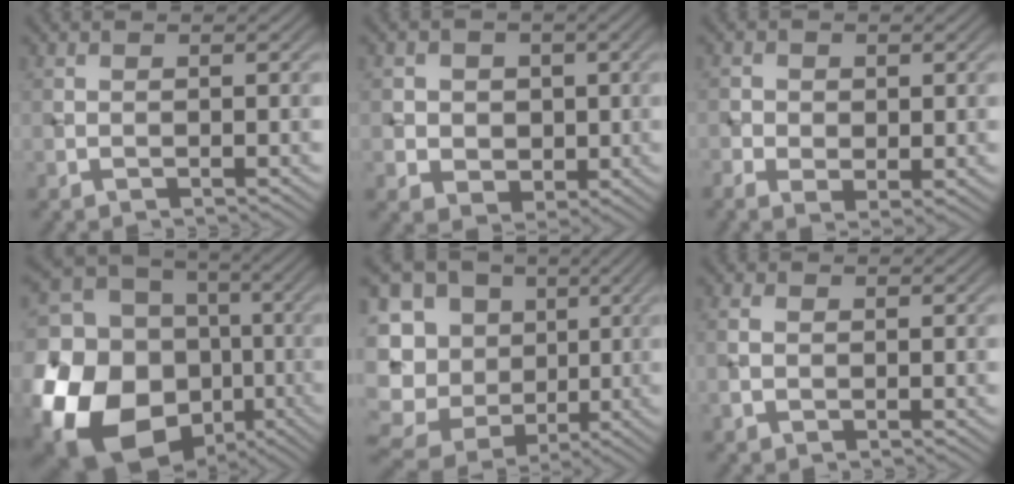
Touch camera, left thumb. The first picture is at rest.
{"total": 5.1, "force": [0.6, 4.7, 1.8], "torque": [-0.047, -0.003, 0.008]}
{"total": 3.1, "force": [-0.3, 2.3, 2.0], "torque": [-0.040, -0.007, -0.005]}
{"total": 25.8, "force": [-8.2, 22.0, 10.6], "torque": [-0.271, -0.039, -0.169]}
{"total": 18.7, "force": [-0.2, 16.6, 8.5], "torque": [-0.260, 0.014, 0.000]}
{"total": 1.7, "force": [-0.1, 1.2, 1.2], "torque": [-0.030, 0.003, -0.003]}